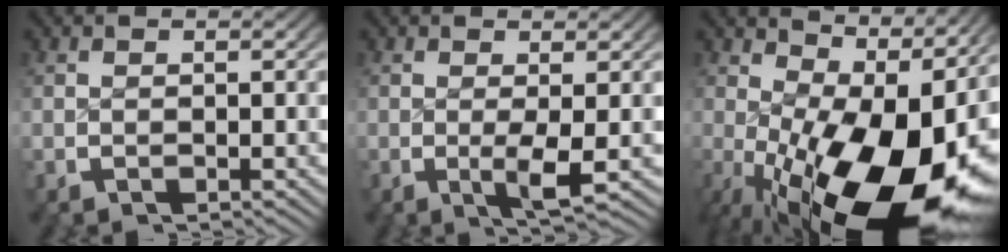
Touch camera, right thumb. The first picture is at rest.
{"total": 2.8, "force": [-0.1, 0.7, 2.7], "torque": [-0.055, -0.007, -0.003]}
{"total": 17.3, "force": [-2.5, 9.2, 14.5], "torque": [-0.240, -0.064, 0.002]}